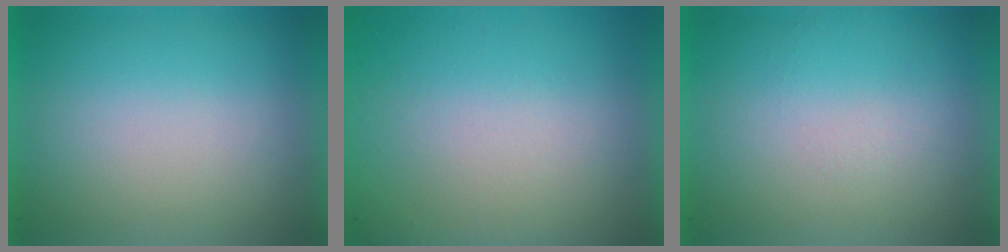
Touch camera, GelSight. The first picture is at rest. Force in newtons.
{"total": 6.0}
{"total": 1.1}